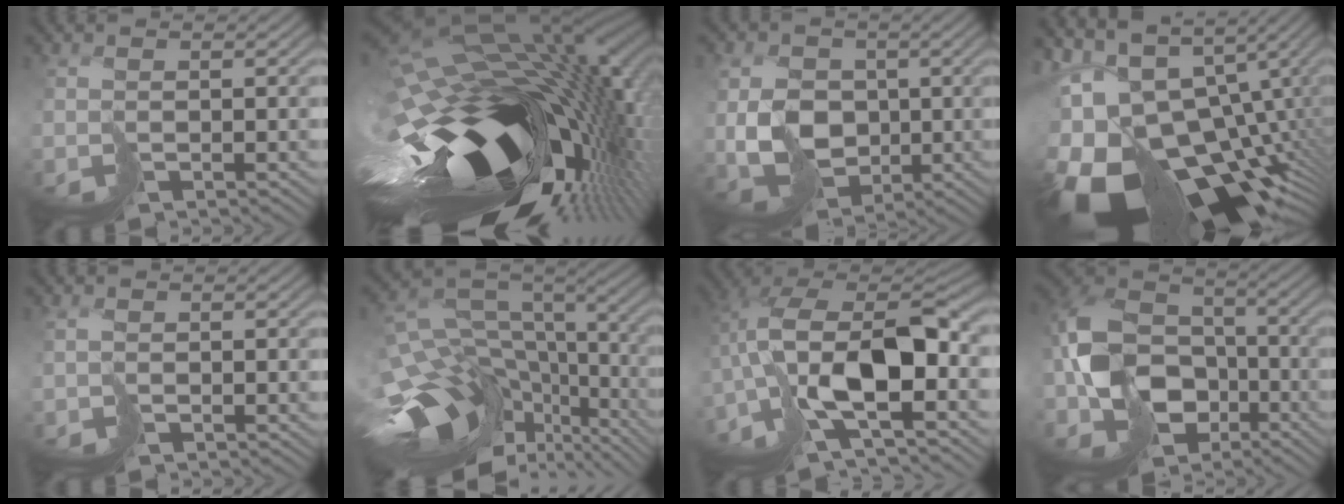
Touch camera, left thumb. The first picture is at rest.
{"total": 18.6, "force": [-4.2, 10.1, 15.1], "torque": [-0.284, -0.050, -0.053]}
{"total": 10.1, "force": [-0.6, 7.9, 6.2], "torque": [-0.127, -0.002, -0.011]}
{"total": 18.1, "force": [-6.2, 10.9, 13.1], "torque": [-0.246, -0.015, -0.086]}
{"total": 1.2, "force": [-0.1, 1.0, 0.6], "torque": [-0.010, 0.001, -0.003]}
{"total": 16.1, "force": [-7.0, 9.9, 10.6], "torque": [-0.205, -0.011, -0.084]}
{"total": 13.2, "force": [-3.7, 6.3, 11.1], "torque": [-0.209, 0.003, -0.072]}
{"total": 14.3, "force": [-4.6, 11.1, 7.8], "torque": [-0.162, -0.019, -0.084]}